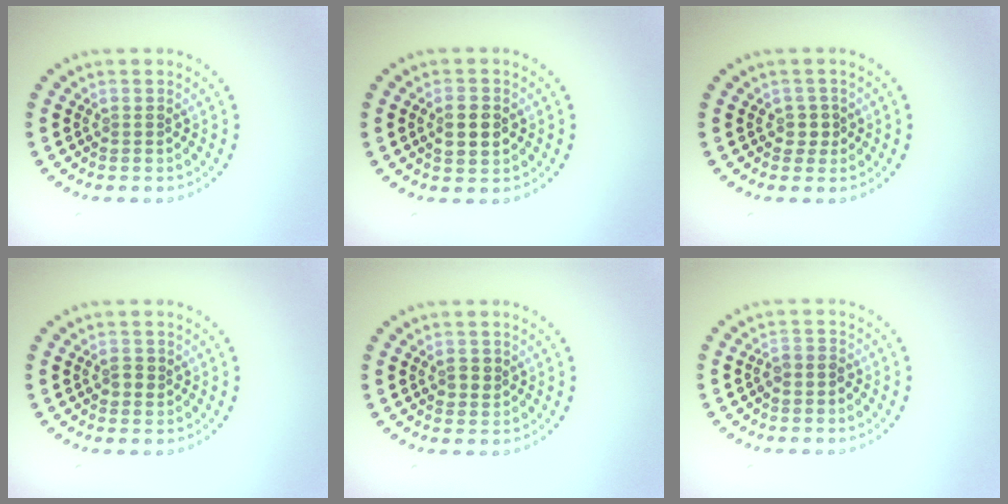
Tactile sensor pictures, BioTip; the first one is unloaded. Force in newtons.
{"total": 2.3, "press": 2.3, "slide": 0.2}
{"total": 1.4, "press": 1.1, "slide": 0.8}
{"total": 1.2, "press": 1.2, "slide": 0.2}
{"total": 1.3, "press": 1.3, "slide": 0.1}
{"total": 1.5, "press": 1.3, "slide": 0.7}